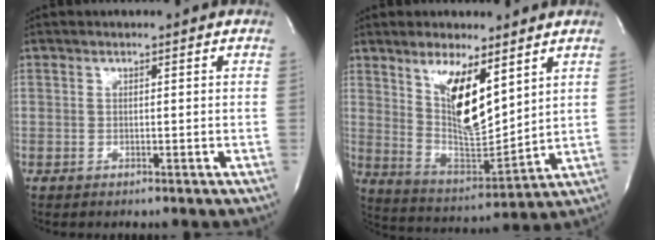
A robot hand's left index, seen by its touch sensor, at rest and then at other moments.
{"total": 11.4, "force": [5.5, 3.1, 9.5], "torque": [-0.181, -0.015, 0.109]}